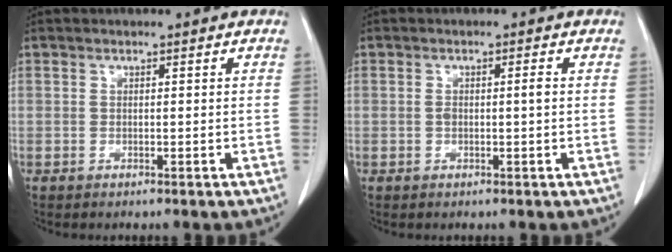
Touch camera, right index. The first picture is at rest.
{"total": 1.8, "force": [0.0, 0.2, 1.7], "torque": [-0.034, 0.003, 0.002]}